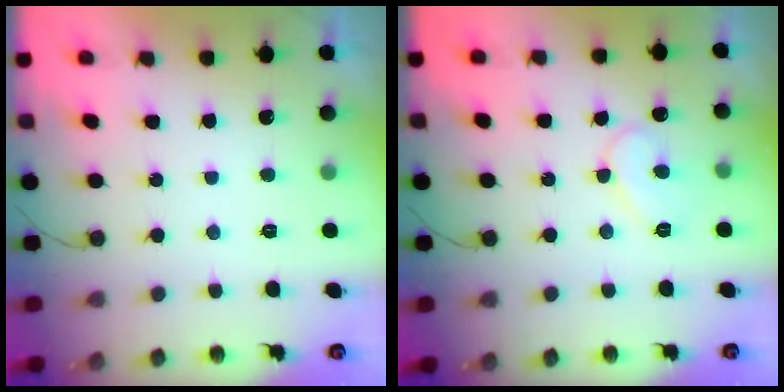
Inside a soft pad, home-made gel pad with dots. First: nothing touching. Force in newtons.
{"total": 7.9, "press": 7.9, "slide": 0.4}